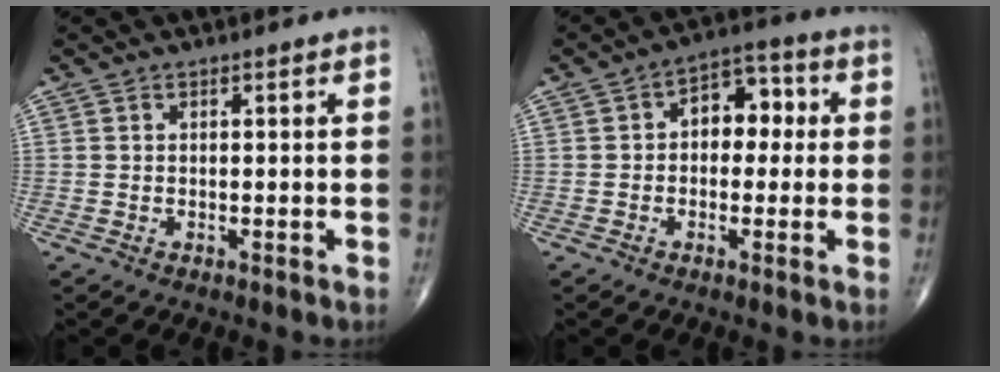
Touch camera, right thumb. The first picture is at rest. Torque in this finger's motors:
{"motor_torque": [0.04, 0.10, 0.39, -0.28, 0.18]}